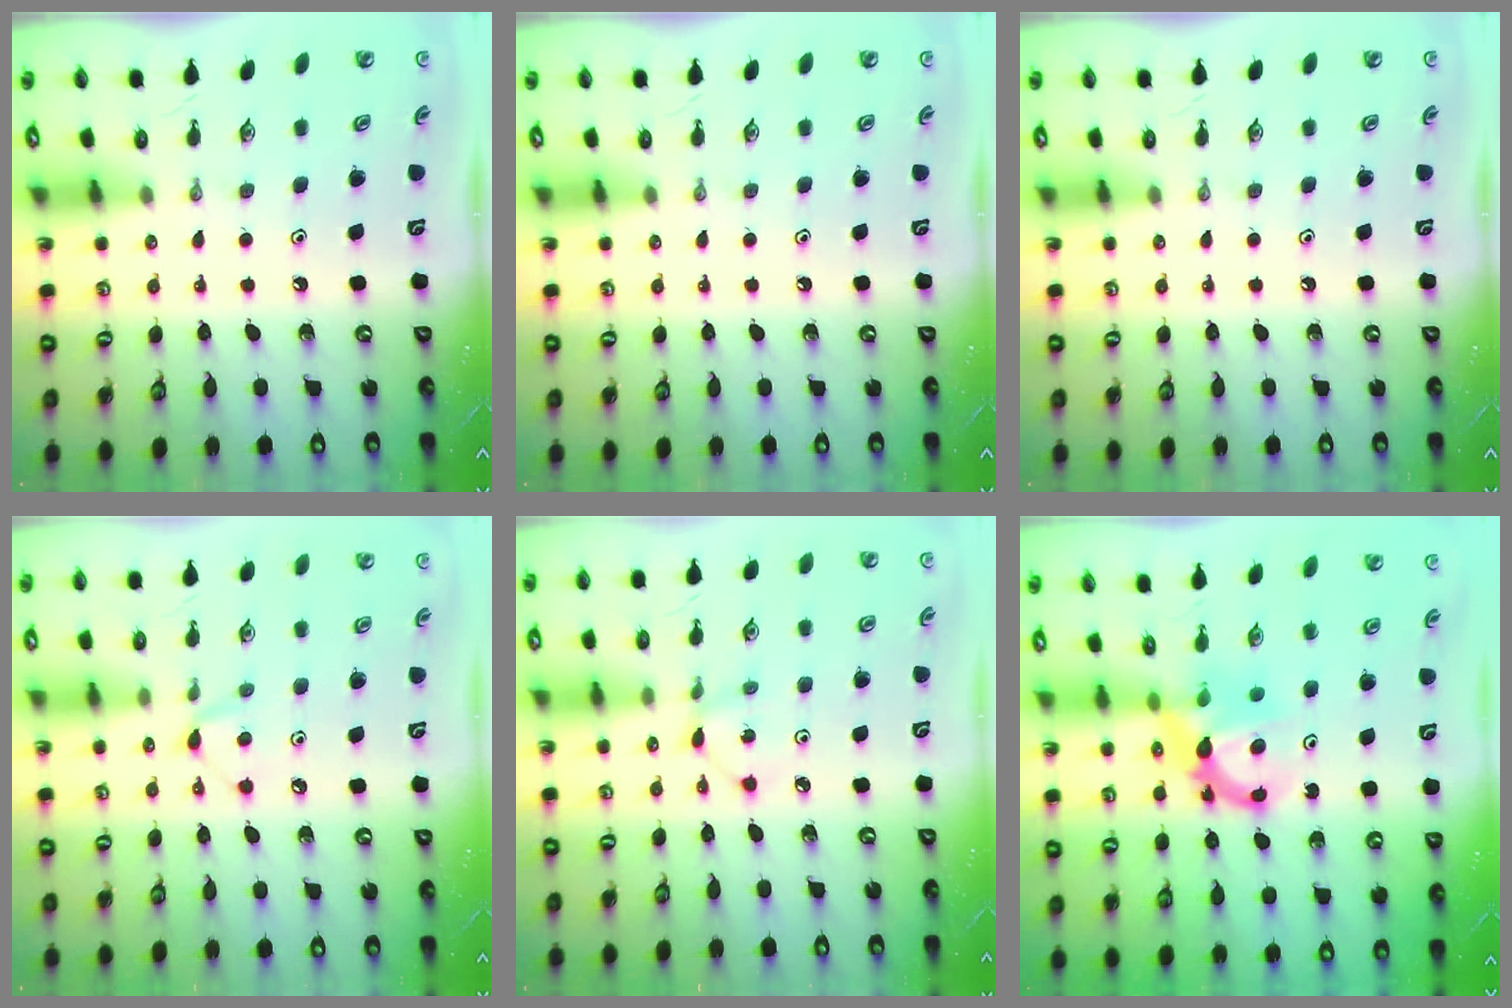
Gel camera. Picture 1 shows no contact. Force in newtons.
{"total": 0.0}
{"total": 0.0}
{"total": 5.3, "press": 5.3, "slide": 0.7}
{"total": 2.9, "press": 2.9, "slide": 0.2}
{"total": 7.1, "press": 7.1, "slide": 0.3}